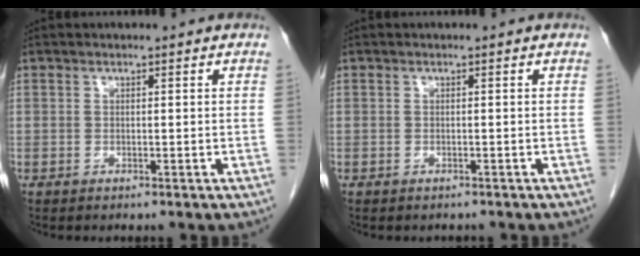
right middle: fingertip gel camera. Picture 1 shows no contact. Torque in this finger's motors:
{"motor_torque": [0.06, 0.06, 0.00, 0.00]}